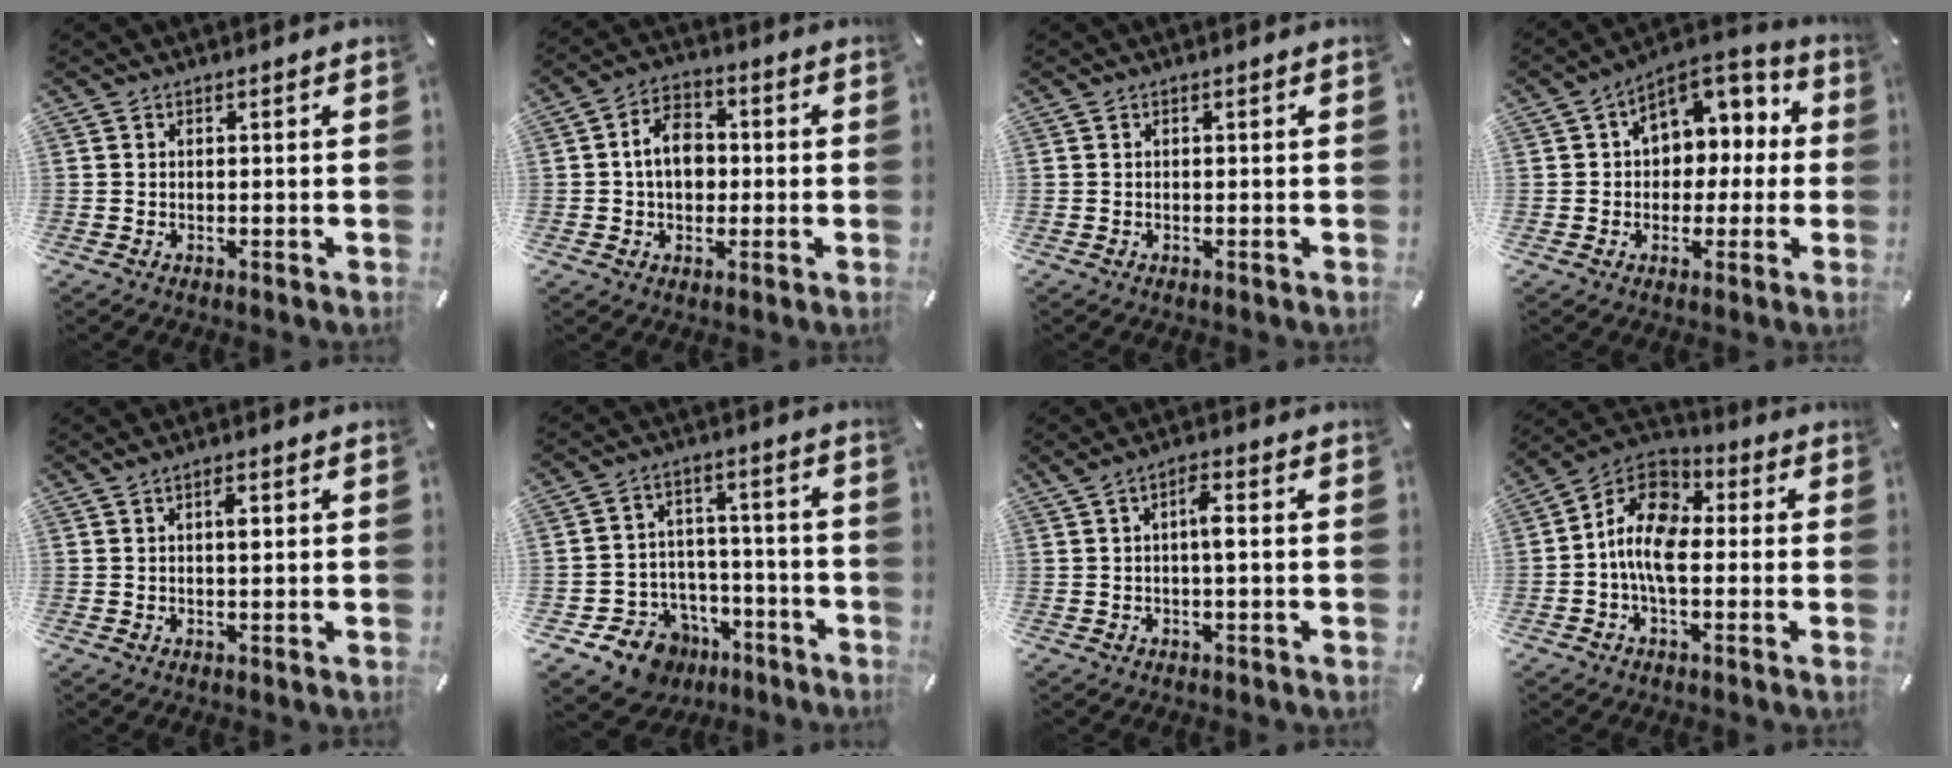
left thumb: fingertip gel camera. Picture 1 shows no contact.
{"total": 8.3, "force": [0.0, 6.2, 5.5], "torque": [-0.089, 0.008, -0.003]}
{"total": 0.0}
{"total": 9.6, "force": [2.8, 8.0, 4.4], "torque": [-0.054, -0.016, 0.049]}
{"total": 2.7, "force": [0.7, 0.9, 2.5], "torque": [-0.042, 0.004, 0.007]}
{"total": 10.0, "force": [-5.9, 7.7, 2.4], "torque": [-0.040, 0.038, -0.095]}
{"total": 4.3, "force": [0.2, 1.0, 4.2], "torque": [-0.074, 0.006, -0.003]}
{"total": 11.1, "force": [-1.7, 6.8, 8.6], "torque": [-0.189, -0.002, -0.034]}